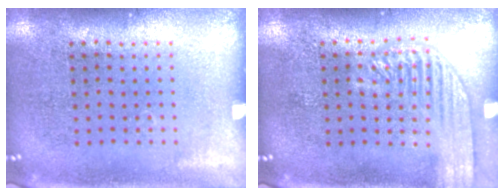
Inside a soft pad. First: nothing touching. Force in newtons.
{"total": 1.8, "press": 1.8, "slide": 0.3}